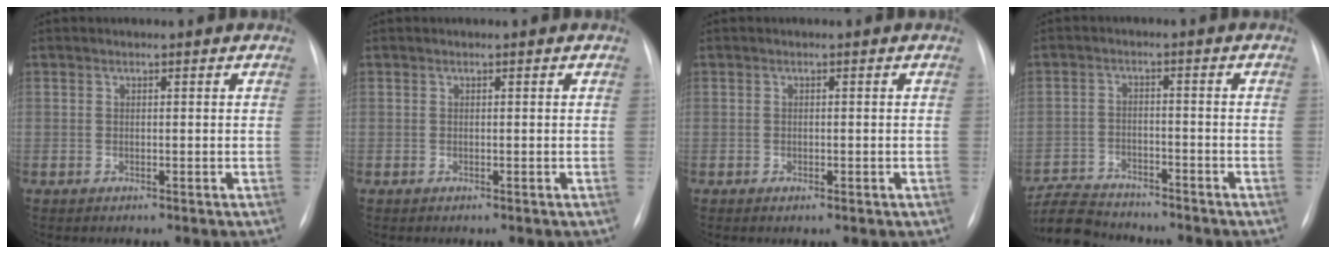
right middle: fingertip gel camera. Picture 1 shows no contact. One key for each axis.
{"total": 0.0}
{"total": 1.2, "fx": -0.6, "fy": 0.5, "fz": 0.8, "tx": -0.012, "ty": 0.001, "tz": -0.005}
{"total": 8.6, "fx": -8.3, "fy": 1.8, "fz": 1.3, "tx": -0.029, "ty": 0.000, "tz": -0.141}